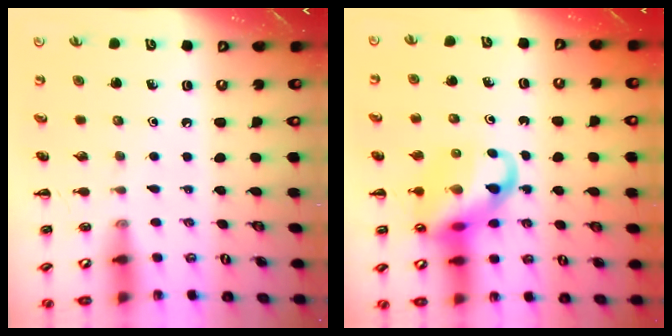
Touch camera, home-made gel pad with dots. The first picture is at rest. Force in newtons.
{"total": 14.2, "press": 14.0, "slide": 2.5}